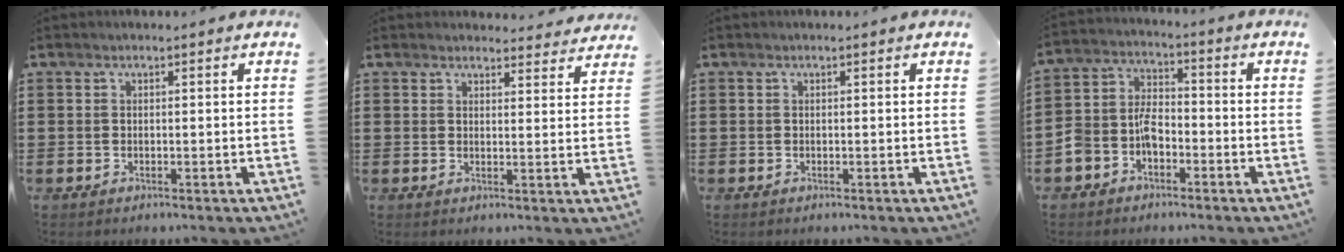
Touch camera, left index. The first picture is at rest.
{"total": 2.8, "force": [2.8, 0.6, 0.3], "torque": [-0.007, -0.010, 0.050]}
{"total": 0.0}
{"total": 5.5, "force": [-3.3, 3.6, 2.5], "torque": [-0.070, 0.013, -0.068]}